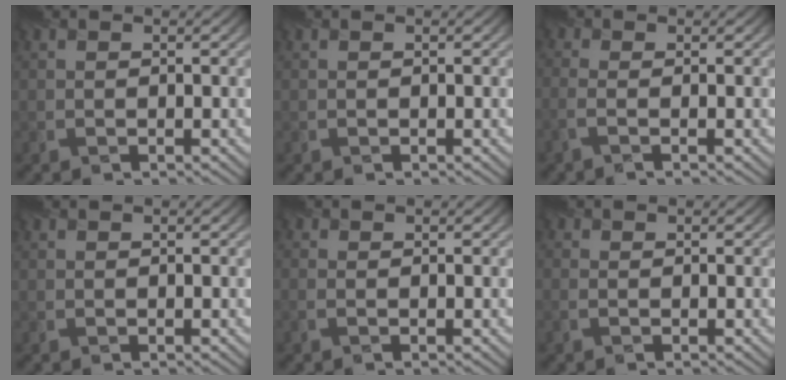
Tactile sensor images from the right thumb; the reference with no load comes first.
{"total": 0.0}
{"total": 1.5, "force": [-0.7, 0.2, 1.3], "torque": [-0.033, -0.001, -0.024]}
{"total": 0.0}
{"total": 0.0}
{"total": 0.0}